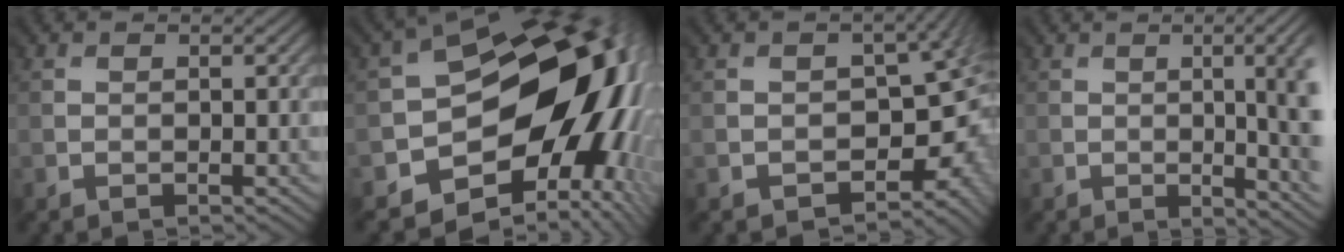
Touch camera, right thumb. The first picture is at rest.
{"total": 16.0, "force": [-3.6, 11.3, 10.7], "torque": [-0.132, -0.019, -0.053]}
{"total": 9.1, "force": [-4.0, 6.4, 5.1], "torque": [-0.018, -0.011, -0.031]}
{"total": 9.8, "force": [-1.2, 3.7, 9.0], "torque": [-0.076, 0.008, -0.017]}